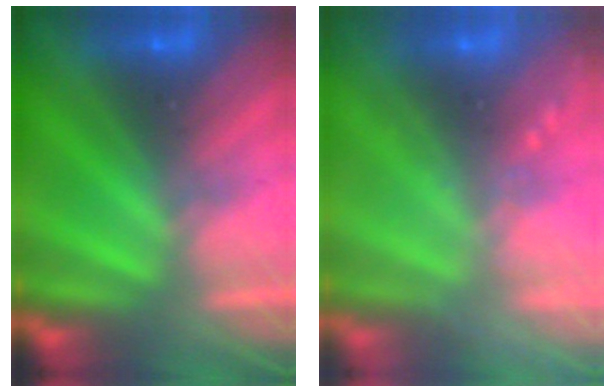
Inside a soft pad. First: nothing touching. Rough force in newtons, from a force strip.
{"total": 2.4}